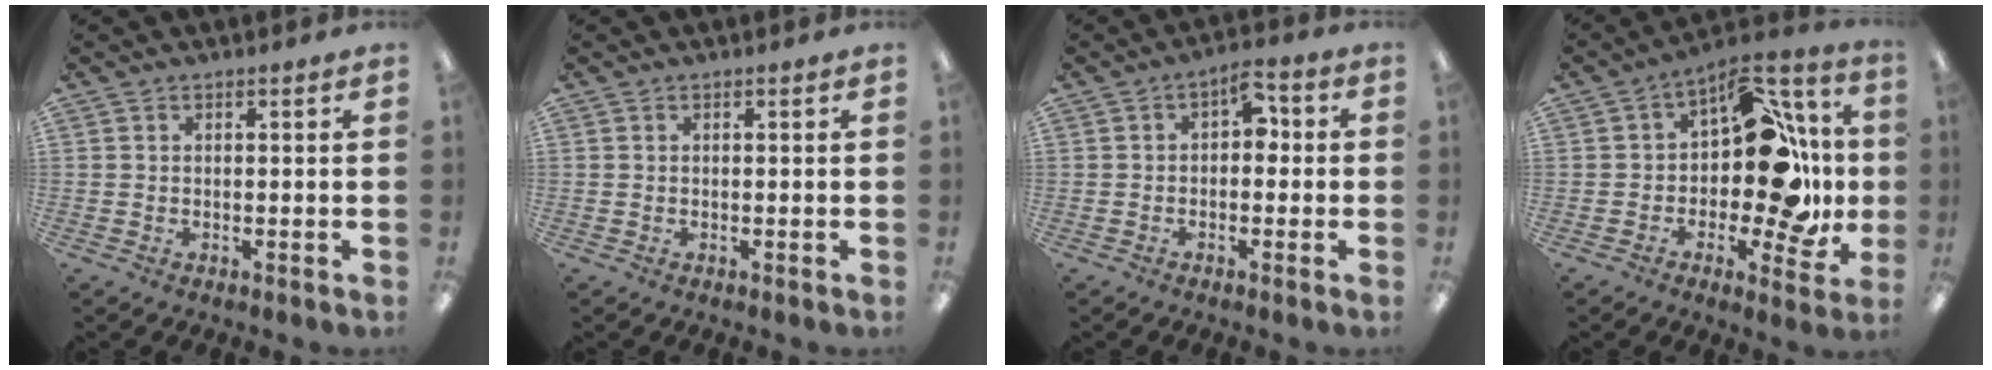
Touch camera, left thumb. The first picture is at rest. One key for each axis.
{"total": 0.0}
{"total": 5.1, "fx": 1.0, "fy": 3.3, "fz": 3.8, "tx": -0.051, "ty": 0.000, "tz": 0.011}
{"total": 19.7, "fx": 3.5, "fy": 11.1, "fz": 15.9, "tx": -0.219, "ty": -0.011, "tz": 0.061}